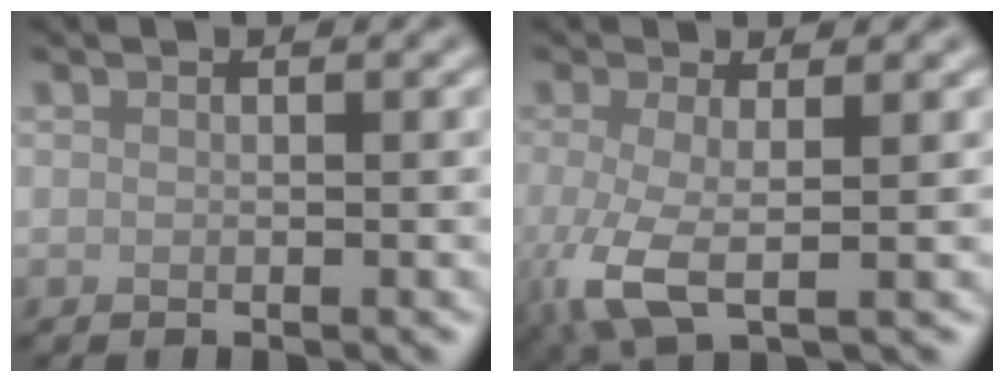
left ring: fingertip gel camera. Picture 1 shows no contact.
{"total": 4.7, "force": [-0.9, 1.5, 4.4], "torque": [-0.103, -0.013, -0.019]}